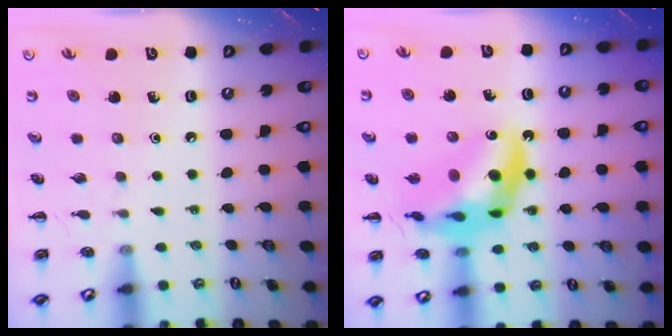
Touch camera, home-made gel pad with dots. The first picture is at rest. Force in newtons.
{"total": 16.7, "press": 16.2, "slide": 4.1}